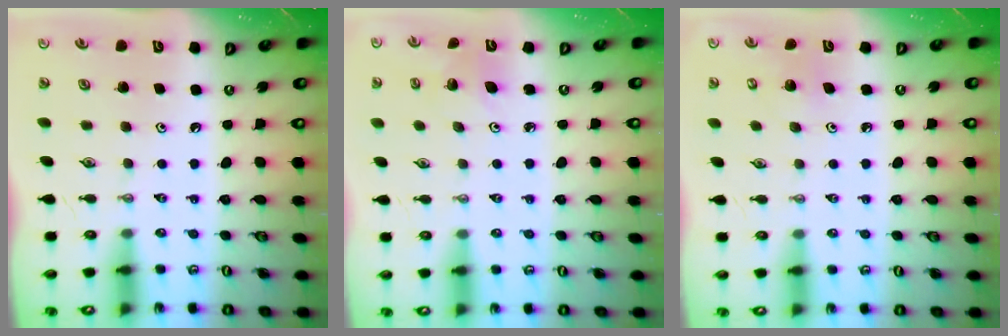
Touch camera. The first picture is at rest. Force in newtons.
{"total": 3.3, "press": 2.4, "slide": 2.3}
{"total": 5.3, "press": 5.3, "slide": 0.5}